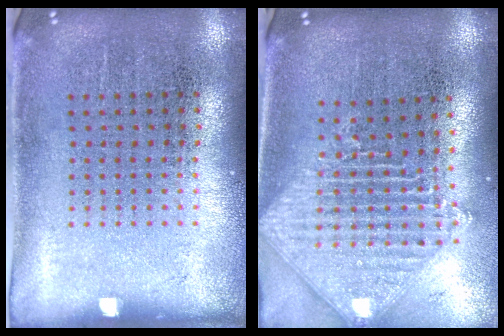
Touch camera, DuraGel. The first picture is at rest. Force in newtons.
{"total": 2.0, "press": 1.7, "slide": 1.2}